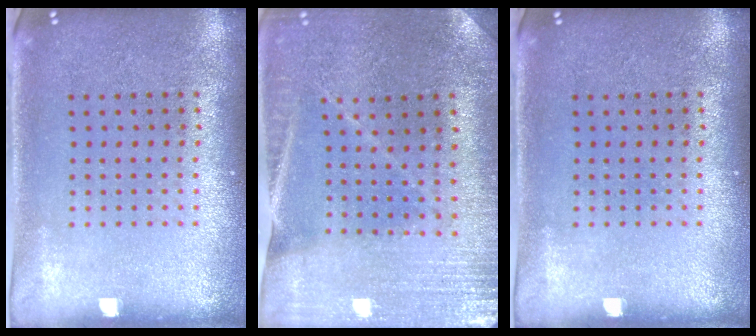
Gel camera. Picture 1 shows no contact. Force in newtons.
{"total": 0.9, "press": 0.9, "slide": 0.1}
{"total": 0.0}